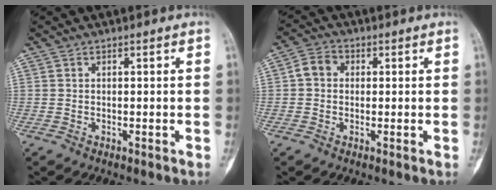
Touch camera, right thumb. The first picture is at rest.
{"total": 4.1, "force": [0.3, 3.4, 2.2], "torque": [-0.027, 0.013, -0.002]}